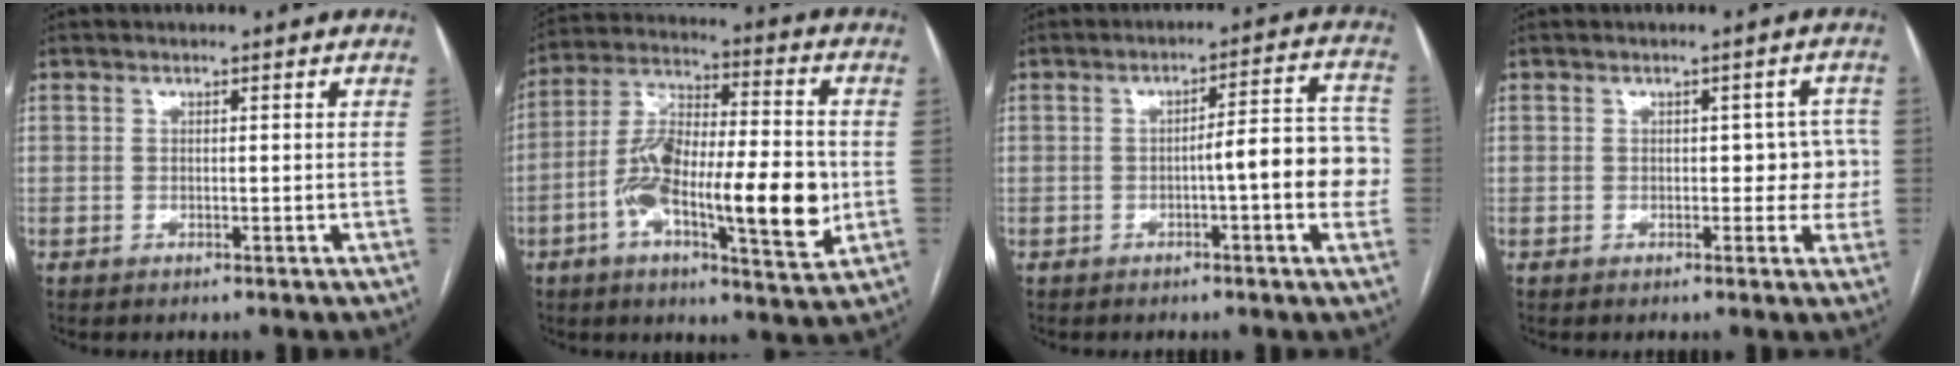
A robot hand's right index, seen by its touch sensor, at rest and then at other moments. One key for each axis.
{"total": 18.5, "fx": -4.0, "fy": 4.8, "fz": 17.4, "tx": -0.310, "ty": 0.008, "tz": -0.069}
{"total": 9.6, "fx": -2.1, "fy": 1.2, "fz": 9.3, "tx": -0.107, "ty": 0.036, "tz": -0.031}
{"total": 4.5, "fx": -0.1, "fy": 2.7, "fz": 3.6, "tx": -0.027, "ty": 0.029, "tz": 0.000}